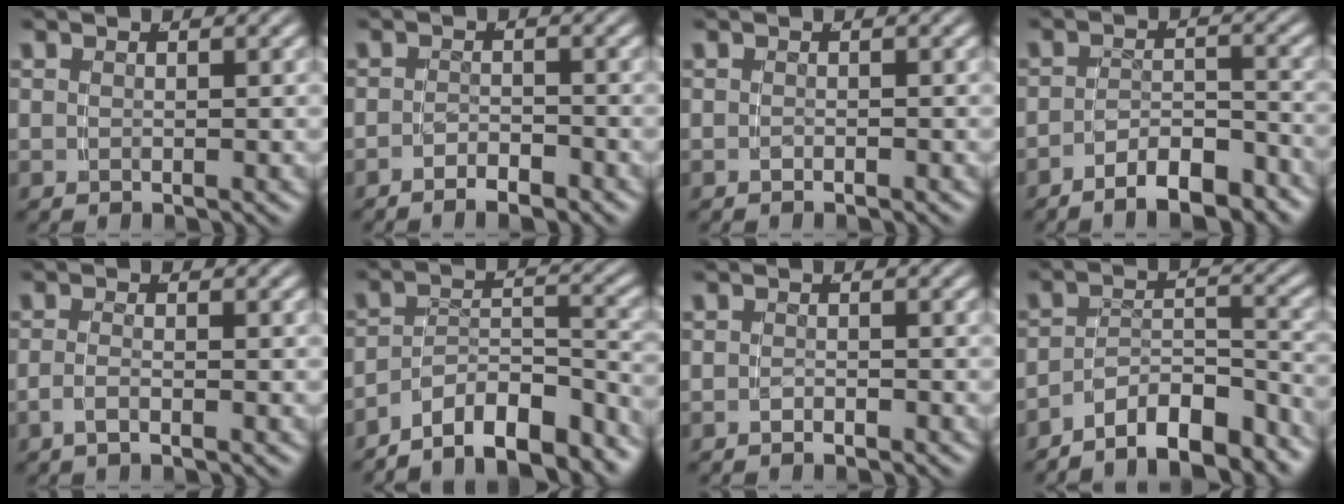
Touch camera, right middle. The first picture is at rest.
{"total": 2.3, "force": [-2.2, 0.2, 0.7], "torque": [-0.008, -0.001, -0.038]}
{"total": 0.7, "force": [-0.6, -0.4, 0.0], "torque": [-0.001, -0.002, -0.008]}
{"total": 6.1, "force": [-5.7, 1.3, 2.0], "torque": [-0.024, -0.011, -0.091]}
{"total": 1.6, "force": [-1.2, -0.3, 1.0], "torque": [-0.025, -0.007, -0.019]}
{"total": 9.4, "force": [-7.6, 3.8, 4.0], "torque": [-0.059, -0.022, -0.113]}
{"total": 1.0, "force": [-0.9, -0.3, 0.0], "torque": [-0.002, -0.004, -0.014]}
{"total": 8.3, "force": [-7.0, 3.0, 3.3], "torque": [-0.046, -0.020, -0.106]}